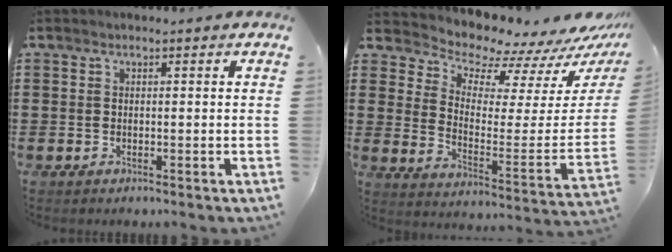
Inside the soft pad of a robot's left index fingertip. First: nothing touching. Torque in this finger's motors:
{"motor_torque": [2.14, 0.00, 0.45, 0.01]}